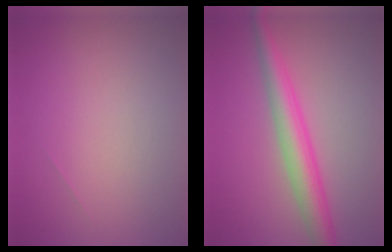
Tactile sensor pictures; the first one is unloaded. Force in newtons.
{"total": 4.3, "press": 4.3, "slide": 0.1}